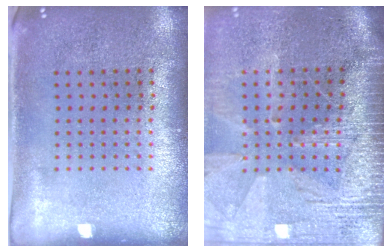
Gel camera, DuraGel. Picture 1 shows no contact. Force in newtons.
{"total": 3.8, "press": 3.3, "slide": 1.8}